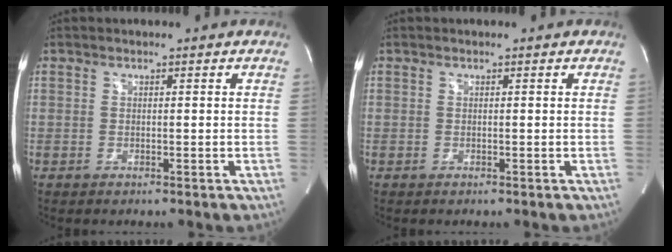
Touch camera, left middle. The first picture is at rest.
{"total": 0.0}